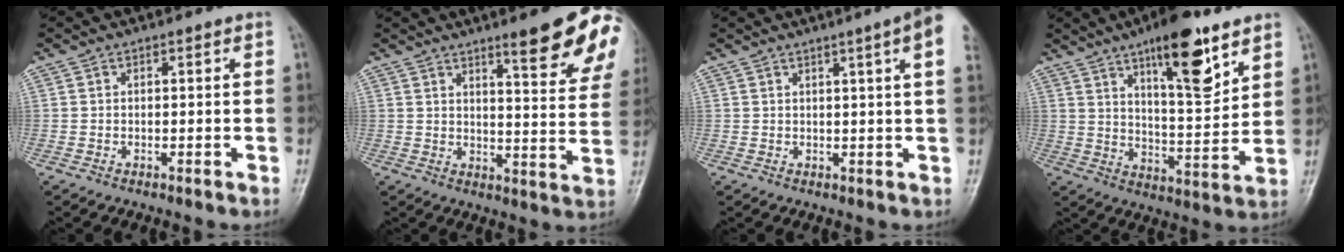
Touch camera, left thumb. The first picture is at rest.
{"total": 14.2, "force": [8.6, 2.4, 10.9], "torque": [-0.108, -0.050, 0.110]}
{"total": 7.8, "force": [3.9, -0.2, 6.7], "torque": [-0.081, 0.001, 0.037]}
{"total": 15.1, "force": [8.9, 4.7, 11.2], "torque": [-0.143, -0.049, 0.142]}